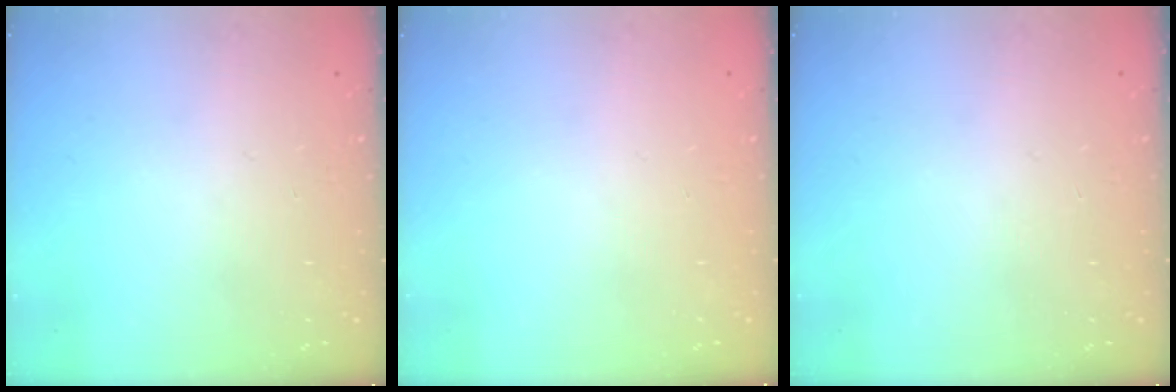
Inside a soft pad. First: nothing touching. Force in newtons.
{"total": 0.0}
{"total": 0.0}